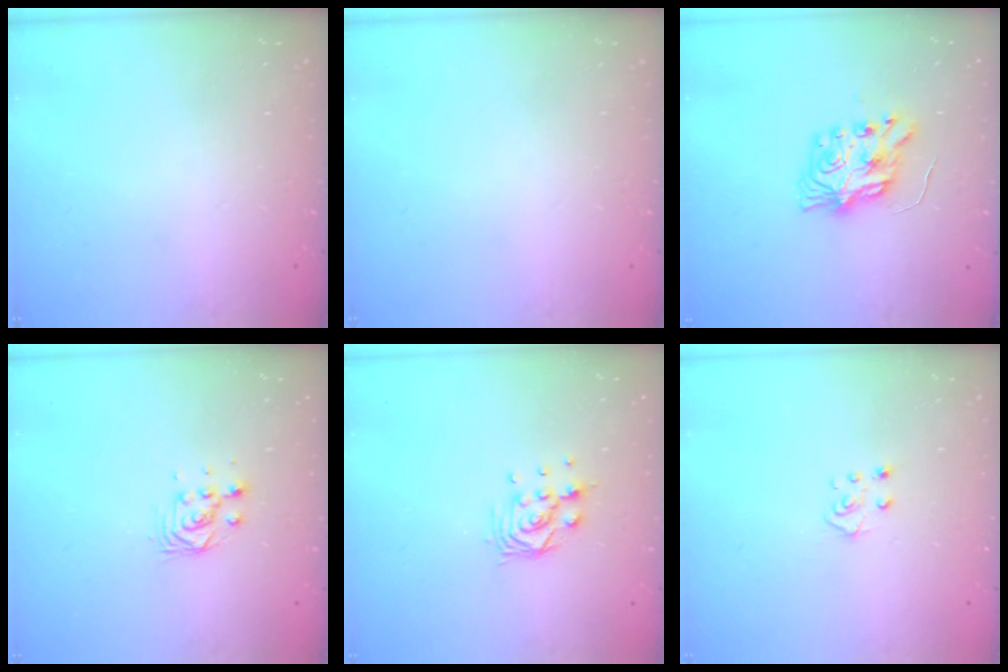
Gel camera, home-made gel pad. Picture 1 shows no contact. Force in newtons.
{"total": 0.0}
{"total": 8.6, "press": 8.6, "slide": 1.0}
{"total": 3.8, "press": 3.7, "slide": 0.6}
{"total": 8.6, "press": 8.5, "slide": 0.9}
{"total": 4.8, "press": 4.8, "slide": 0.4}